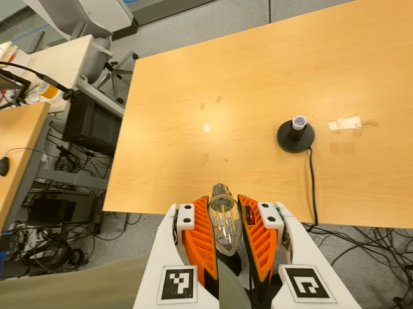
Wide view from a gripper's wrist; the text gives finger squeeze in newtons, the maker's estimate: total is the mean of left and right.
{"total": 20.8, "left": 22.4, "right": 19.2}